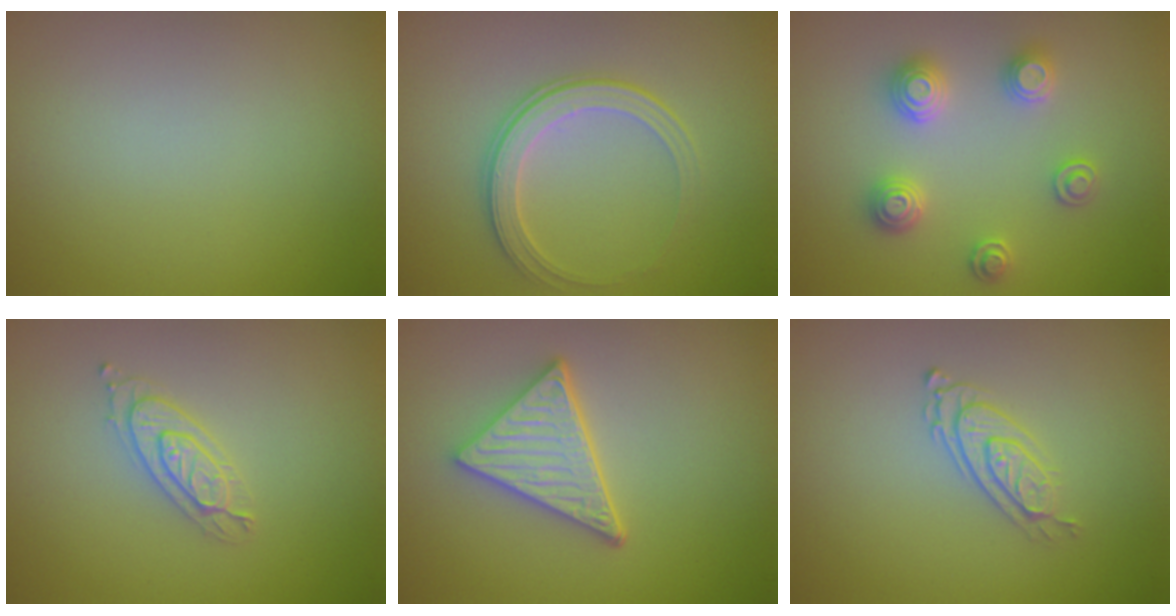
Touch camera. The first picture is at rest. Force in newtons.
{"total": 2.8, "press": 2.2, "slide": 1.8}
{"total": 2.9, "press": 2.8, "slide": 0.3}
{"total": 2.2, "press": 2.1, "slide": 0.5}
{"total": 4.8, "press": 3.7, "slide": 3.1}
{"total": 2.7, "press": 2.0, "slide": 1.8}